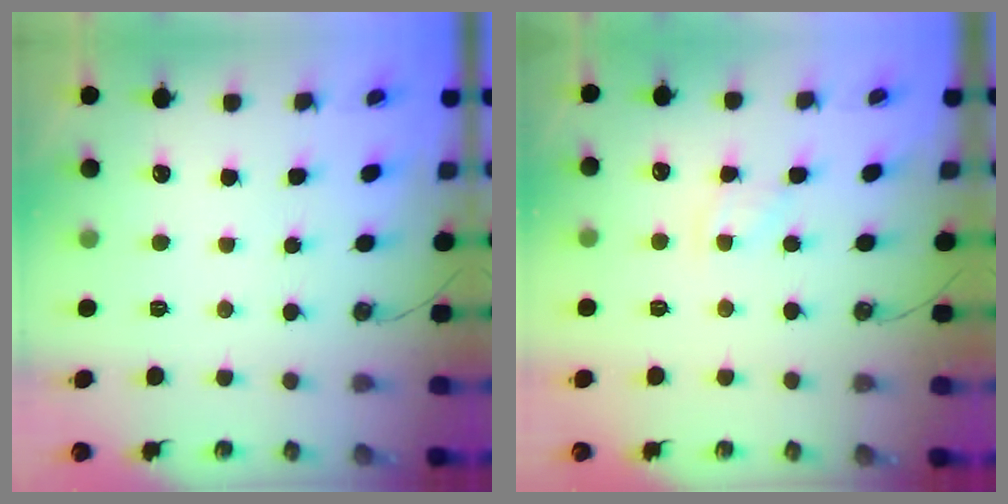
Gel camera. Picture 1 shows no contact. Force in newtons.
{"total": 5.0, "press": 5.0, "slide": 0.7}